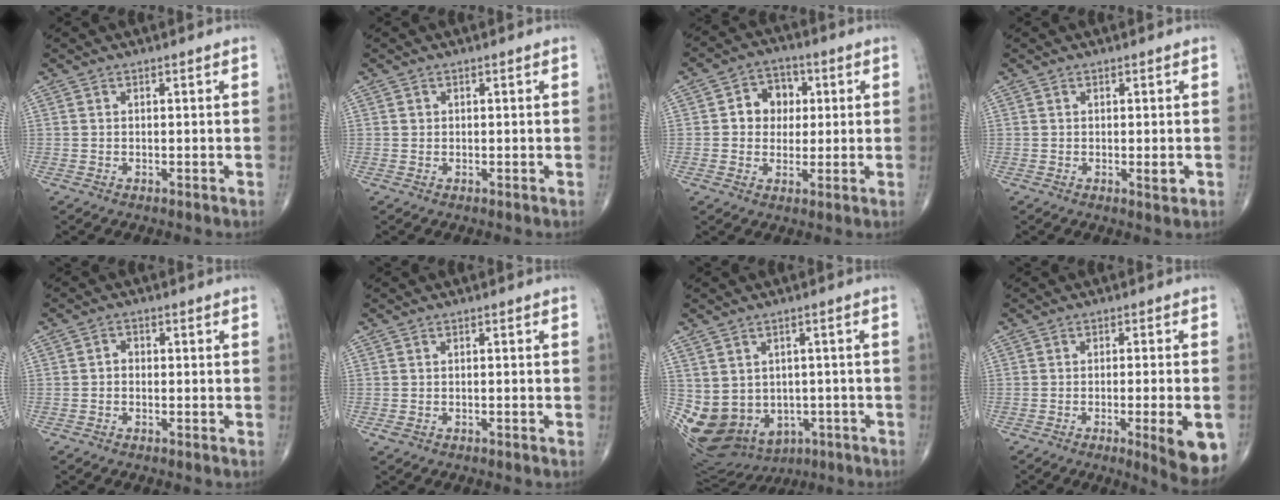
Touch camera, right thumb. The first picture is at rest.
{"total": 0.5, "force": [0.1, 0.5, 0.1], "torque": [0.002, 0.002, 0.002]}
{"total": 7.8, "force": [1.2, 6.6, 4.0], "torque": [-0.018, 0.008, 0.012]}
{"total": 1.9, "force": [-0.4, 0.5, 1.7], "torque": [-0.022, -0.005, -0.005]}
{"total": 1.6, "force": [-0.3, 1.3, 0.9], "torque": [-0.003, 0.009, -0.011]}
{"total": 1.1, "force": [-0.6, 0.5, 0.8], "torque": [-0.019, 0.005, -0.009]}
{"total": 14.7, "force": [-3.2, 12.3, 7.4], "torque": [-0.128, 0.016, -0.020]}
{"total": 10.6, "force": [-4.0, 1.8, 9.6], "torque": [-0.121, -0.005, -0.051]}